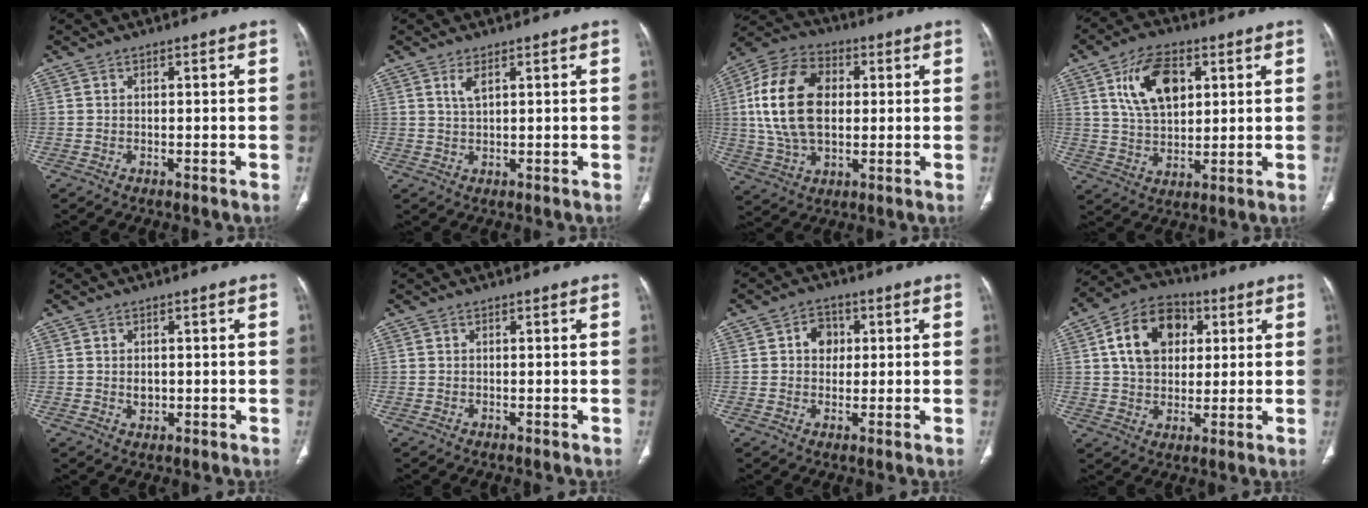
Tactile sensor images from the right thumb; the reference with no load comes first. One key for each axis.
{"total": 2.4, "fx": 1.2, "fy": 0.7, "fz": 1.9, "tx": -0.045, "ty": -0.005, "tz": 0.031}
{"total": 18.4, "fx": 2.1, "fy": 11.9, "fz": 13.9, "tx": -0.254, "ty": 0.015, "tz": 0.039}
{"total": 12.6, "fx": 4.4, "fy": 7.4, "fz": 9.2, "tx": -0.143, "ty": -0.009, "tz": 0.085}
{"total": 2.0, "fx": 0.0, "fy": 1.6, "fz": 1.2, "tx": -0.011, "ty": 0.000, "tz": 0.005}
{"total": 0.0}
{"total": 4.8, "fx": 1.0, "fy": 4.0, "fz": 2.5, "tx": -0.010, "ty": 0.003, "tz": 0.012}
{"total": 14.2, "fx": 4.0, "fy": 10.3, "fz": 9.0, "tx": -0.125, "ty": 0.006, "tz": 0.060}